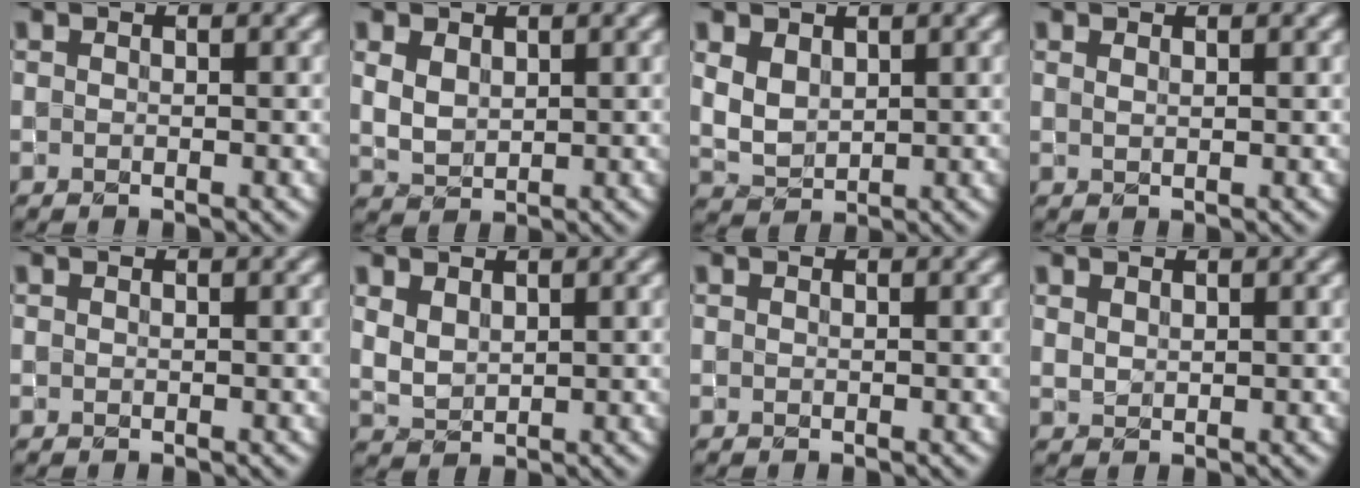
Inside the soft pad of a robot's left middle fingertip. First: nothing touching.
{"total": 2.4, "force": [1.1, 1.6, 1.4], "torque": [-0.033, -0.004, 0.026]}
{"total": 2.9, "force": [1.3, 2.0, 1.7], "torque": [-0.042, -0.005, 0.031]}
{"total": 0.5, "force": [0.4, 0.2, 0.3], "torque": [-0.006, -0.001, 0.008]}
{"total": 0.0}
{"total": 2.2, "force": [1.3, 1.3, 1.1], "torque": [-0.029, -0.004, 0.033]}
{"total": 0.0}
{"total": 0.9, "force": [0.7, 0.5, 0.3], "torque": [-0.011, -0.002, 0.018]}